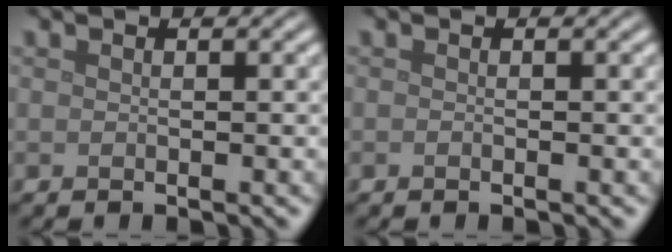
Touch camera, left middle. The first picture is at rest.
{"total": 0.0}